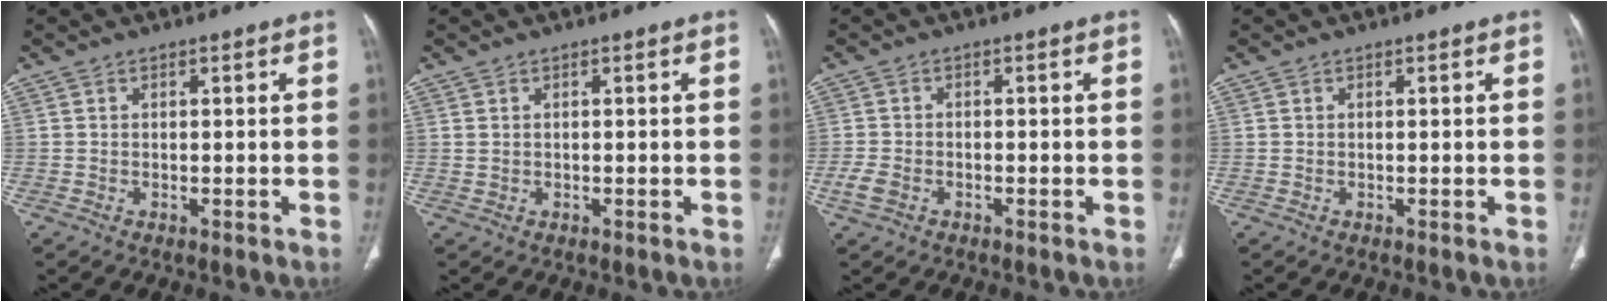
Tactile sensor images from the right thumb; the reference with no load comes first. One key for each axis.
{"total": 0.6, "fx": 0.2, "fy": 0.5, "fz": 0.3, "tx": -0.006, "ty": 0.001, "tz": 0.008}
{"total": 2.8, "fx": -1.3, "fy": 1.9, "fz": 1.7, "tx": -0.043, "ty": 0.003, "tz": -0.022}
{"total": 0.0}